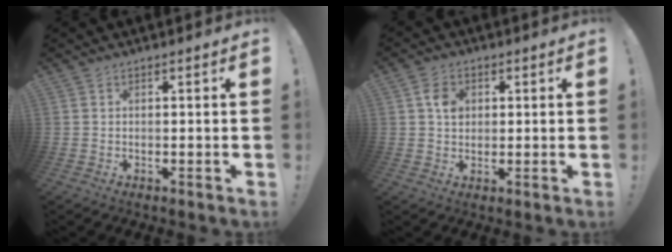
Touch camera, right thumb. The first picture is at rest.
{"total": 5.3, "force": [1.2, 4.0, 3.3], "torque": [-0.047, 0.005, 0.022]}